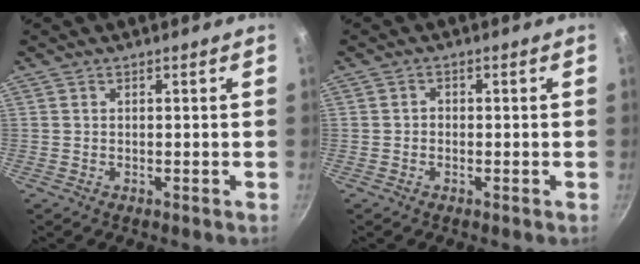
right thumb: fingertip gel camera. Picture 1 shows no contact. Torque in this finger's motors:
{"motor_torque": [-0.53, 0.05, -0.06, 0.34, 0.02]}